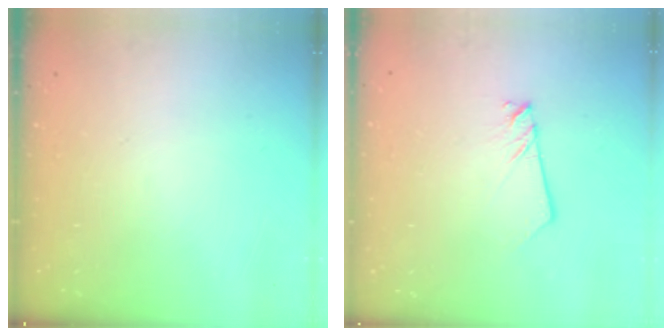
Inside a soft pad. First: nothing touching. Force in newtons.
{"total": 2.5, "press": 2.5, "slide": 0.1}